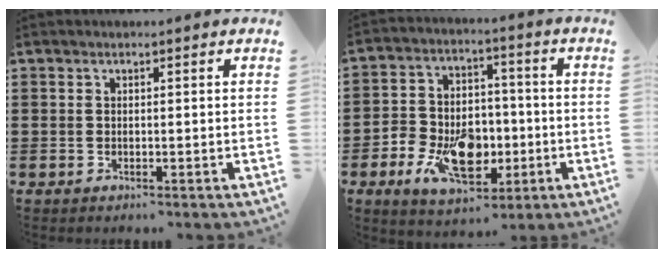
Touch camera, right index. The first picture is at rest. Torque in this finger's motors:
{"motor_torque": [2.14, 0.00, 0.75, 0.21]}